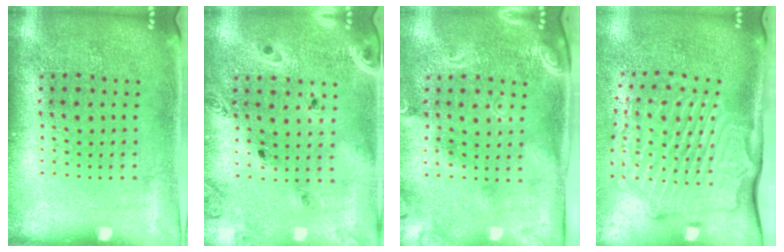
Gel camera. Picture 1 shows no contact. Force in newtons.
{"total": 1.3, "press": 1.3, "slide": 0.1}
{"total": 2.4, "press": 1.7, "slide": 1.7}
{"total": 3.1, "press": 2.3, "slide": 2.0}